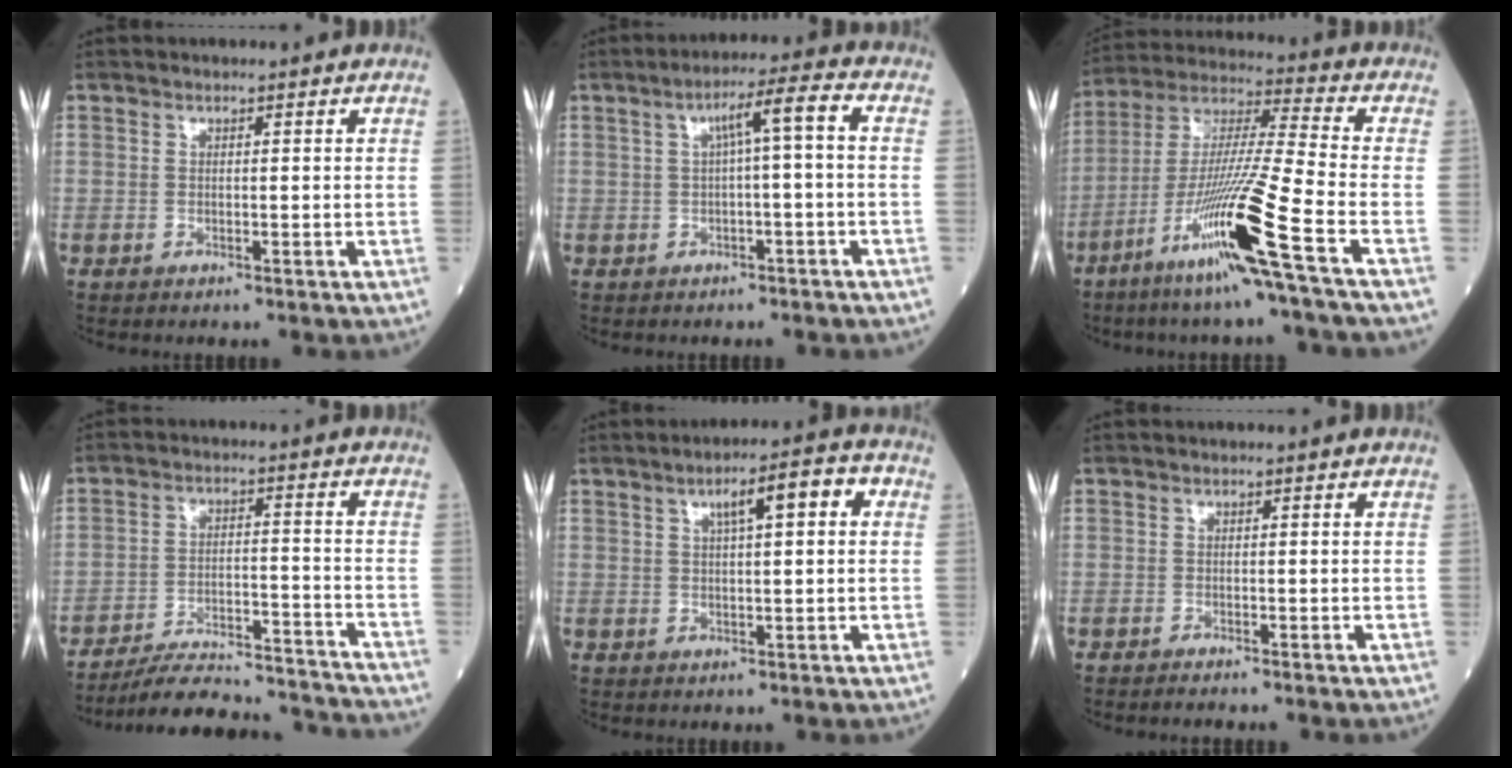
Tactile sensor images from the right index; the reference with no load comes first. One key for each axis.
{"total": 5.5, "fx": 0.4, "fy": 0.0, "fz": 5.5, "tx": -0.087, "ty": 0.020, "tz": 0.007}
{"total": 17.2, "fx": -8.2, "fy": -1.8, "fz": 14.9, "tx": -0.306, "ty": -0.032, "tz": -0.159}
{"total": 18.1, "fx": -17.4, "fy": 1.8, "fz": 4.8, "tx": -0.079, "ty": 0.000, "tz": -0.246}
{"total": 6.6, "fx": 2.0, "fy": 1.2, "fz": 6.1, "tx": -0.095, "ty": 0.022, "tz": 0.027}
{"total": 1.5, "fx": -1.3, "fy": -0.1, "fz": 0.7, "tx": -0.010, "ty": 0.000, "tz": -0.014}